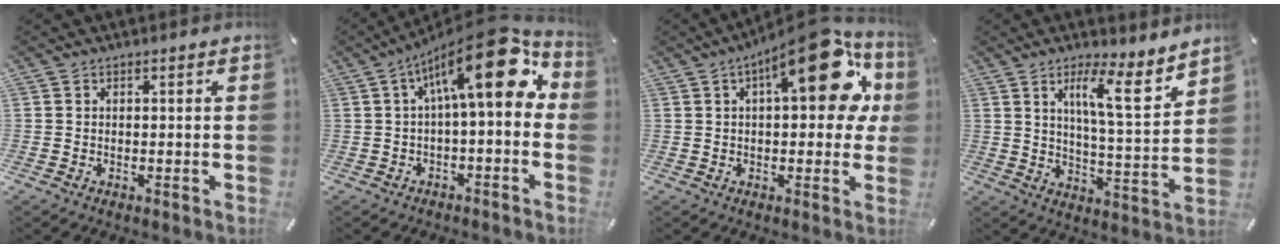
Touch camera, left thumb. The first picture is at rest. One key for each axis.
{"total": 18.0, "fx": 5.6, "fy": 6.6, "fz": 15.8, "tx": -0.233, "ty": -0.036, "tz": 0.083}
{"total": 19.4, "fx": 6.6, "fy": 8.2, "fz": 16.3, "tx": -0.205, "ty": -0.025, "tz": 0.098}
{"total": 12.0, "fx": 6.7, "fy": 2.9, "fz": 9.5, "tx": -0.151, "ty": -0.038, "tz": 0.108}